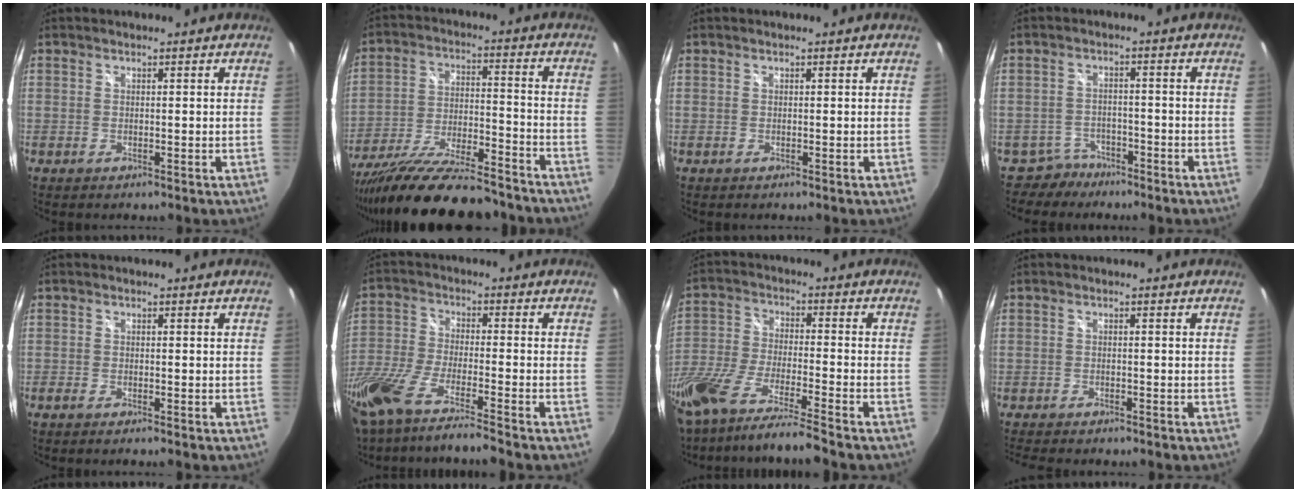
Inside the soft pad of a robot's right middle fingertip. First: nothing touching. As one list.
[{"total": 22.9, "force": [-19.3, 4.1, 11.7], "torque": [-0.220, -0.053, -0.301]}, {"total": 0.0}, {"total": 4.0, "force": [-3.3, 2.2, -0.4], "torque": [0.000, 0.013, -0.056]}, {"total": 1.3, "force": [-1.1, 0.1, 0.7], "torque": [-0.016, -0.004, -0.023]}, {"total": 14.2, "force": [-11.3, 0.9, 8.6], "torque": [-0.190, -0.045, -0.211]}, {"total": 14.9, "force": [-12.3, 0.3, 8.4], "torque": [-0.174, -0.038, -0.230]}, {"total": 5.6, "force": [-5.1, 0.9, 2.1], "torque": [-0.053, -0.018, -0.082]}]